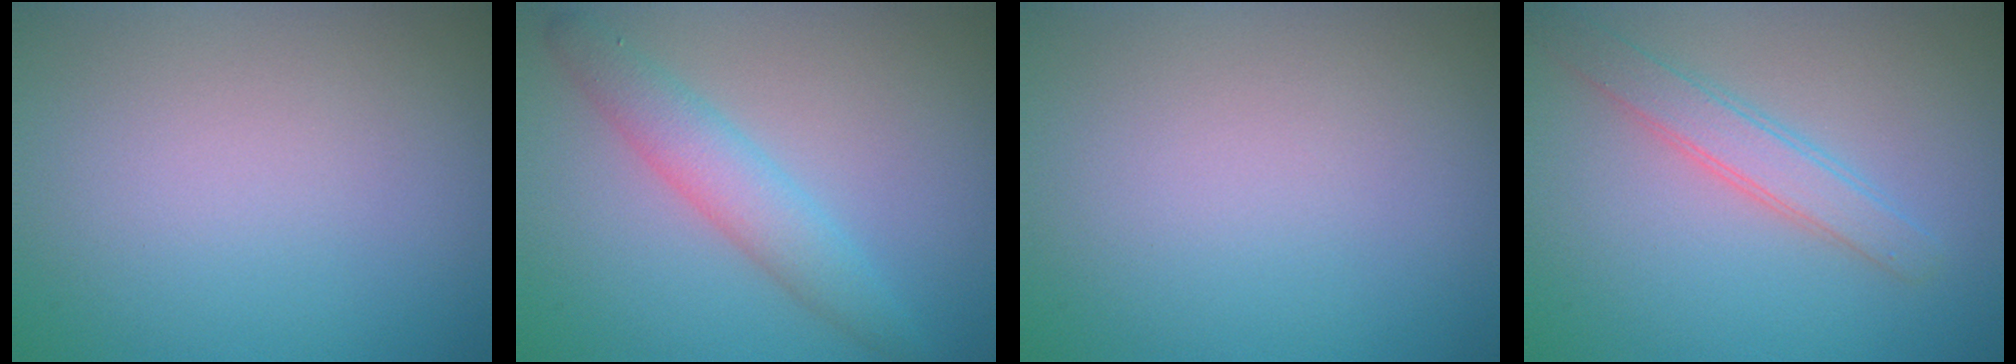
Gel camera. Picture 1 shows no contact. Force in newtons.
{"total": 2.6, "press": 2.6, "slide": 0.0}
{"total": 0.0}
{"total": 2.8, "press": 2.8, "slide": 0.1}